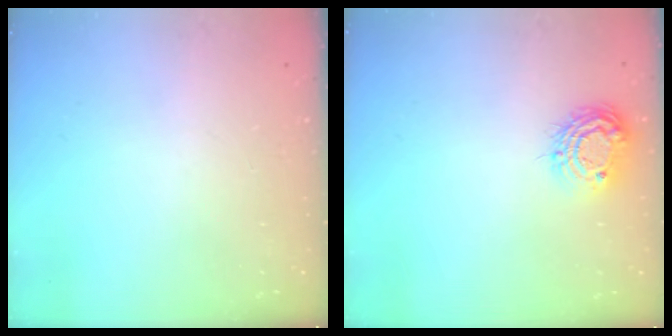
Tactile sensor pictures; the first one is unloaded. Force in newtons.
{"total": 9.4, "press": 9.4, "slide": 0.9}